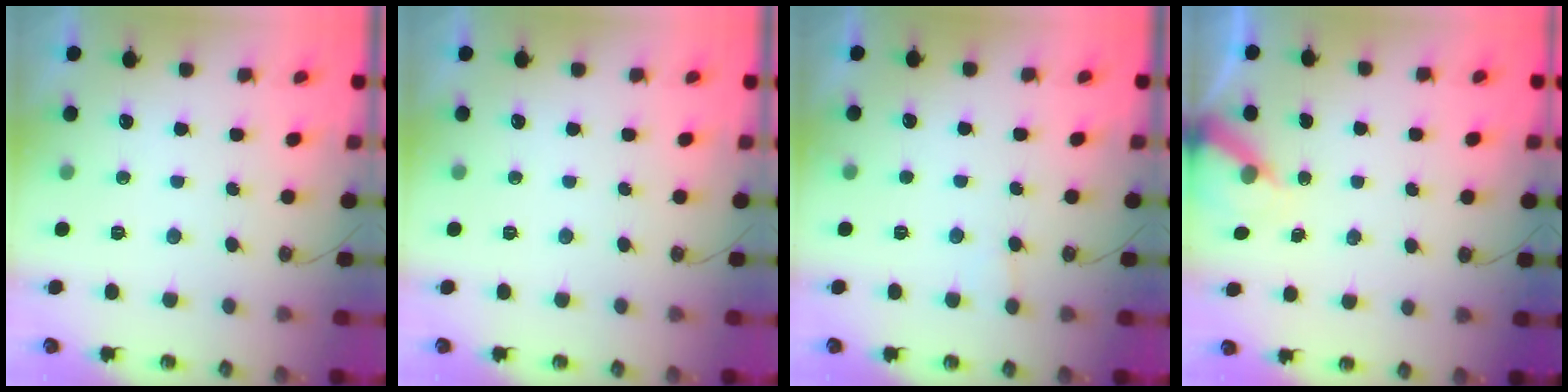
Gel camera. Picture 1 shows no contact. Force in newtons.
{"total": 0.0}
{"total": 4.8, "press": 4.7, "slide": 0.8}
{"total": 6.8, "press": 6.8, "slide": 0.6}